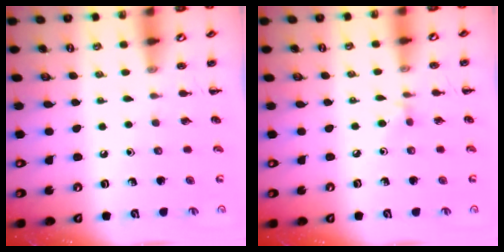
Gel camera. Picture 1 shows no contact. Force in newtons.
{"total": 3.4, "press": 3.1, "slide": 1.2}